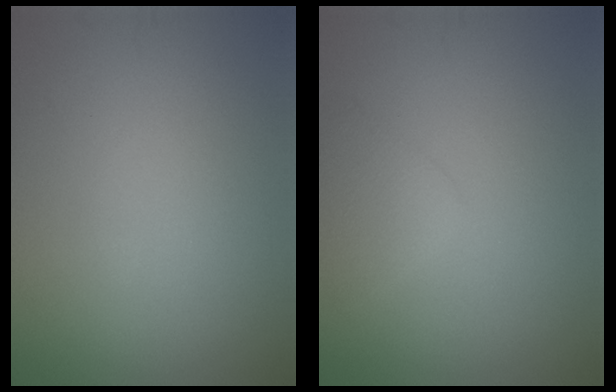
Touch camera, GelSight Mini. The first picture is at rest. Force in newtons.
{"total": 2.0, "press": 2.0, "slide": 0.0}